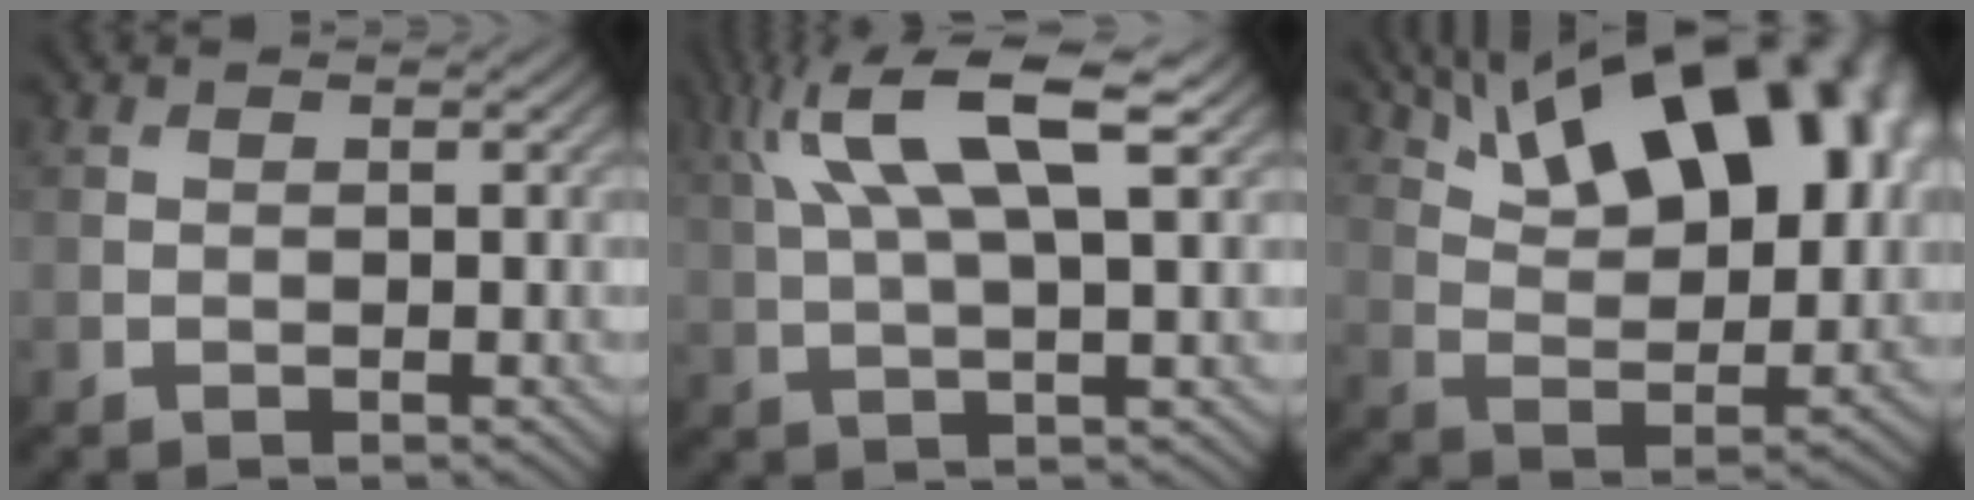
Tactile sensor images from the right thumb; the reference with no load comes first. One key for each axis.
{"total": 10.3, "fx": 4.2, "fy": 2.6, "fz": 9.0, "tx": -0.175, "ty": 0.017, "tz": 0.079}
{"total": 18.9, "fx": 10.2, "fy": 8.3, "fz": 13.6, "tx": -0.218, "ty": 0.034, "tz": 0.153}